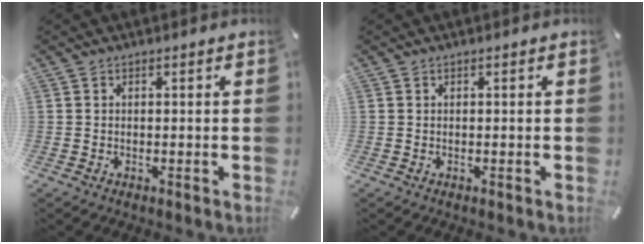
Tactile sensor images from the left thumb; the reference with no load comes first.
{"total": 0.0}